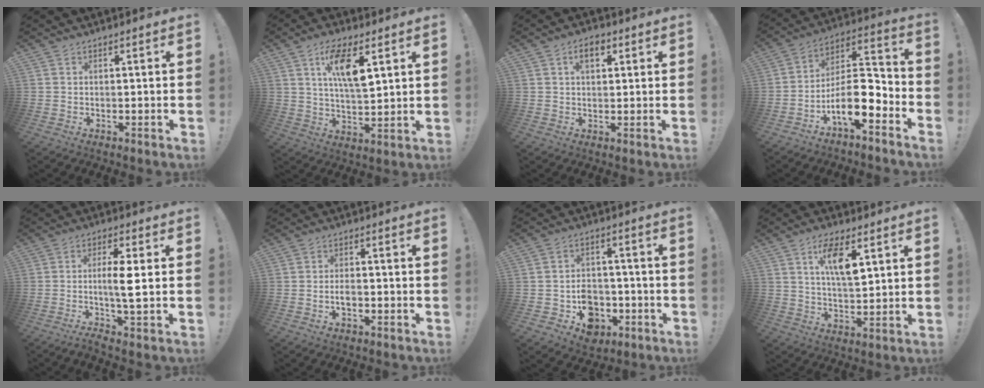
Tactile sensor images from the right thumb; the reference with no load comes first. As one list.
[{"total": 11.8, "force": [5.1, 4.4, 9.7], "torque": [-0.167, -0.010, 0.088]}, {"total": 4.6, "force": [1.8, 2.7, 3.3], "torque": [-0.049, 0.003, 0.027]}, {"total": 13.4, "force": [-6.7, 5.4, 10.2], "torque": [-0.167, 0.027, -0.108]}, {"total": 8.5, "force": [-0.5, 1.1, 8.4], "torque": [-0.151, -0.002, -0.015]}, {"total": 3.3, "force": [-1.1, 1.8, 2.5], "torque": [-0.040, 0.002, -0.022]}, {"total": 9.1, "force": [-3.7, 7.4, 3.9], "torque": [-0.051, 0.028, -0.055]}, {"total": 9.9, "force": [4.2, 3.7, 8.1], "torque": [-0.137, -0.010, 0.072]}]